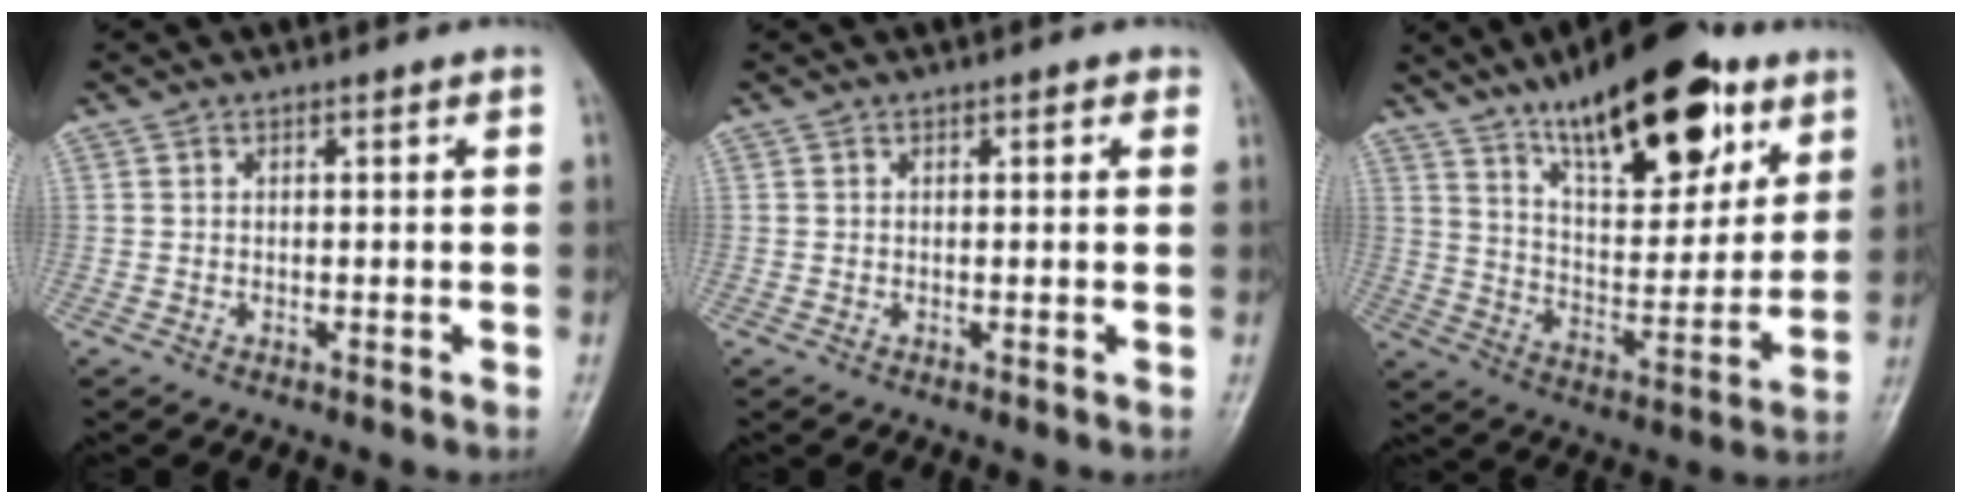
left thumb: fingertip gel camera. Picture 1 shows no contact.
{"total": 1.0, "force": [0.6, 0.6, 0.7], "torque": [-0.001, 0.000, 0.002]}
{"total": 22.9, "force": [13.9, 8.8, 15.9], "torque": [-0.202, -0.054, 0.230]}